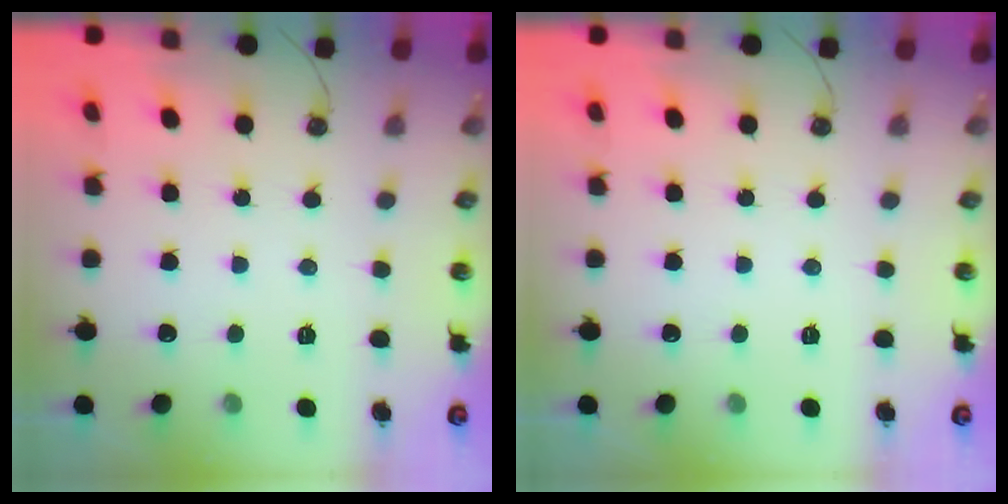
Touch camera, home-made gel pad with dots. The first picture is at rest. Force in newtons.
{"total": 0.0}